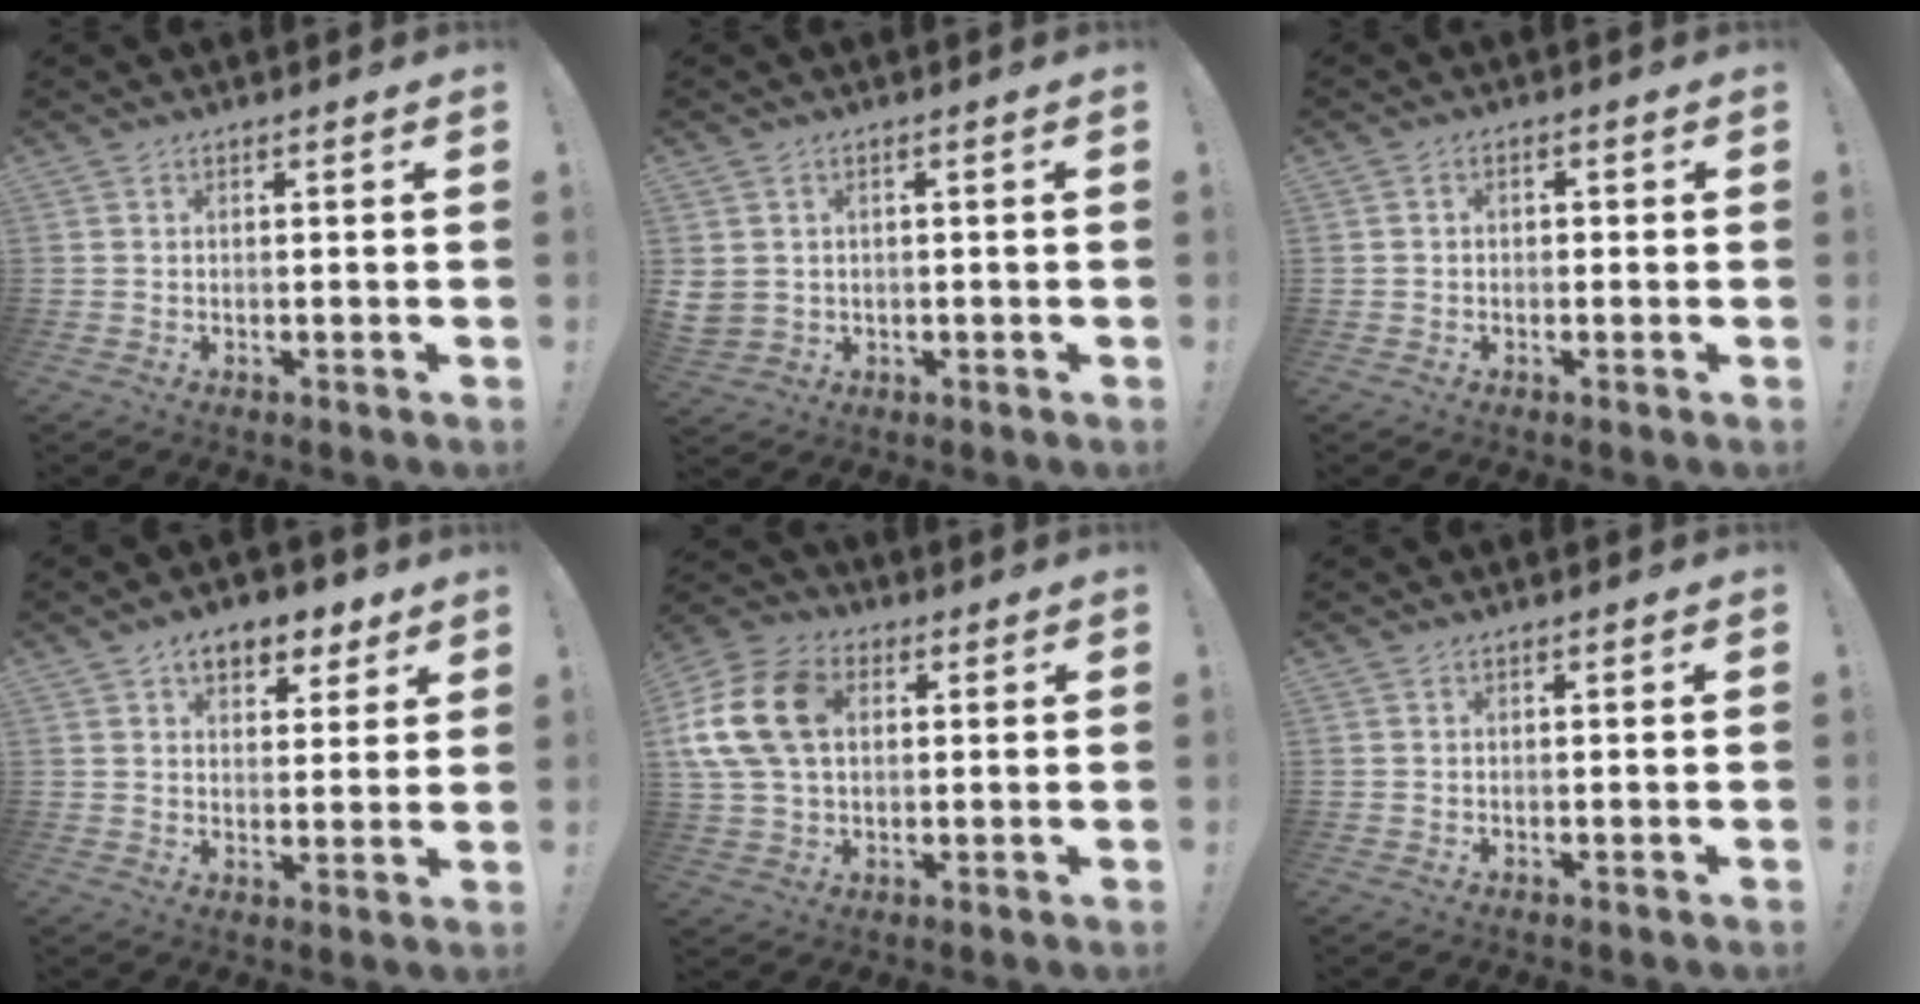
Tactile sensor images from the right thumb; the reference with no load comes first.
{"total": 3.7, "force": [1.0, 3.4, 1.1], "torque": [-0.030, -0.006, 0.018]}
{"total": 1.7, "force": [-0.9, 1.2, 0.8], "torque": [-0.011, 0.005, -0.017]}
{"total": 8.5, "force": [5.5, 4.9, 4.2], "torque": [-0.048, -0.029, 0.098]}
{"total": 17.7, "force": [3.8, 12.7, 11.7], "torque": [-0.223, 0.002, 0.072]}
{"total": 0.0}